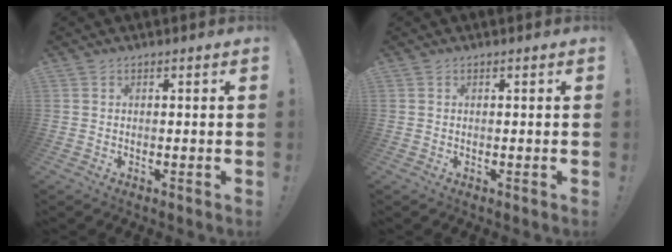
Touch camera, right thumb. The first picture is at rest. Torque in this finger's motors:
{"motor_torque": [0.00, -0.01, -0.06, 0.06, 0.00]}